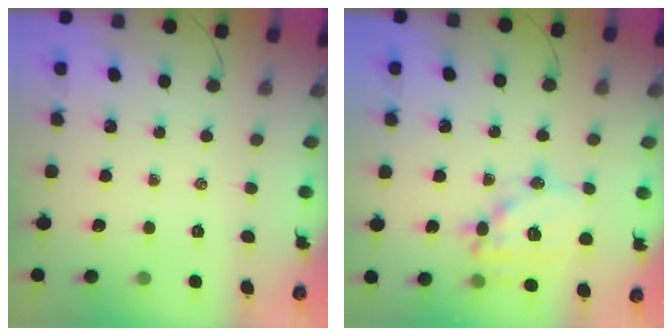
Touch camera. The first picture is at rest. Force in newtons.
{"total": 15.1, "press": 15.0, "slide": 2.1}